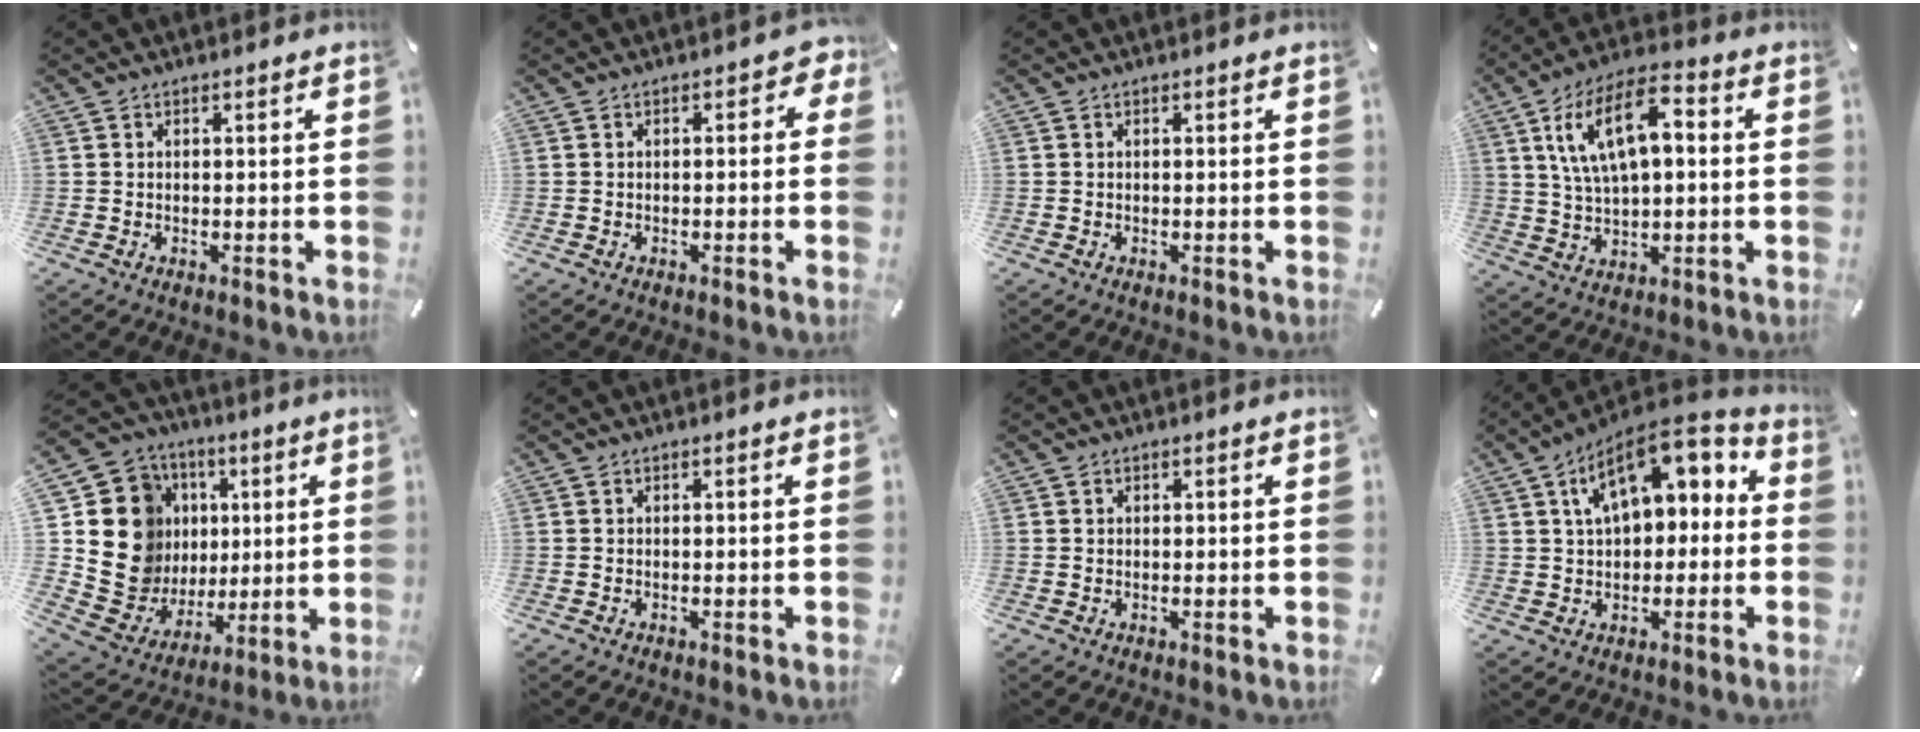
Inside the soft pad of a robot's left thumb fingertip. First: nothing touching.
{"total": 2.2, "force": [-0.8, 1.5, 1.4], "torque": [-0.019, 0.007, -0.018]}
{"total": 0.0}
{"total": 14.4, "force": [4.6, 7.5, 11.5], "torque": [-0.223, 0.006, 0.078]}
{"total": 18.2, "force": [3.7, 16.7, 6.1], "torque": [-0.105, -0.030, 0.100]}
{"total": 0.0}
{"total": 0.5, "force": [0.1, 0.5, -0.1], "torque": [0.002, 0.003, 0.002]}
{"total": 13.1, "force": [5.2, 8.2, 8.9], "torque": [-0.136, -0.021, 0.096]}